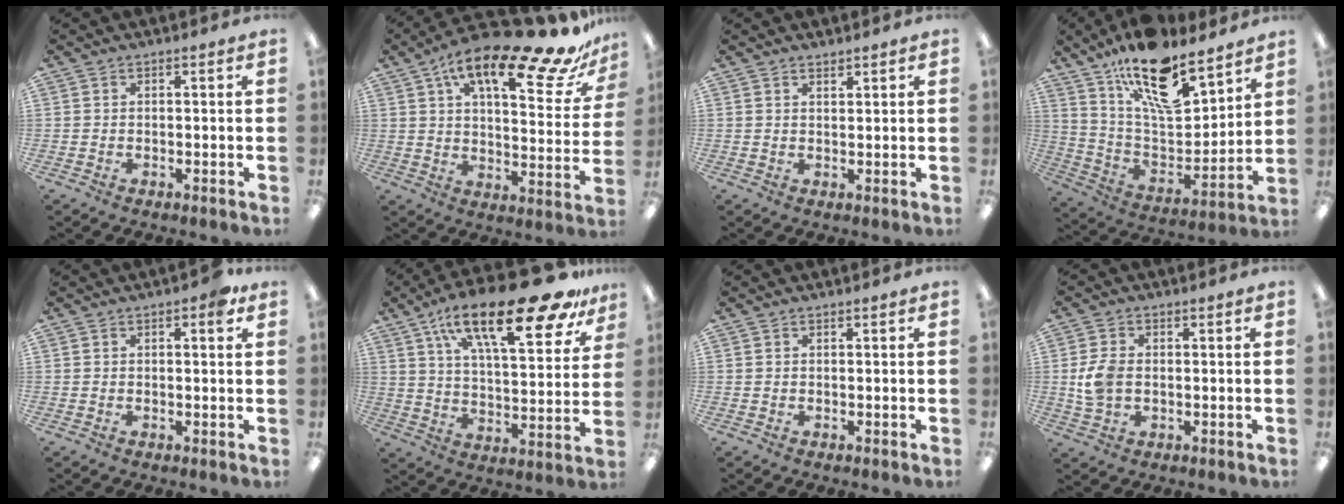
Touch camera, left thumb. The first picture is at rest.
{"total": 22.3, "force": [14.3, 7.0, 15.6], "torque": [-0.238, -0.084, 0.229]}
{"total": 1.5, "force": [1.4, 0.3, 0.2], "torque": [-0.005, -0.003, 0.027]}
{"total": 20.3, "force": [14.1, 7.9, 12.3], "torque": [-0.204, -0.090, 0.244]}
{"total": 3.2, "force": [1.8, 0.9, 2.5], "torque": [-0.032, -0.006, 0.025]}
{"total": 26.3, "force": [16.8, 8.7, 18.3], "torque": [-0.280, -0.098, 0.267]}
{"total": 0.0}
{"total": 6.5, "force": [0.1, 4.4, 4.7], "torque": [-0.096, 0.001, 0.001]}